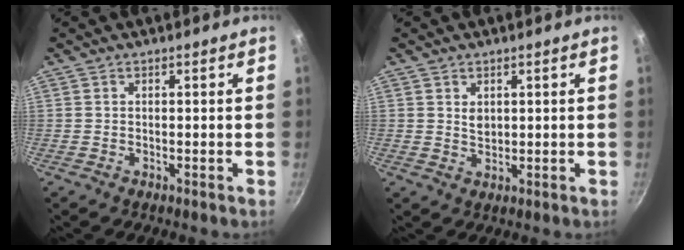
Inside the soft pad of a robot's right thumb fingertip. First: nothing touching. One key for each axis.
{"total": 2.1, "fx": 0.8, "fy": 1.5, "fz": 1.3, "tx": -0.018, "ty": -0.006, "tz": 0.016}